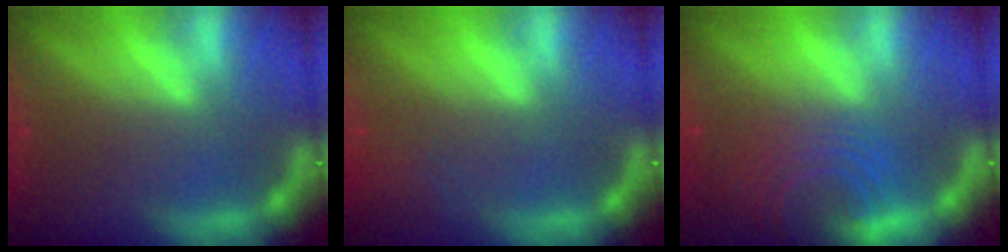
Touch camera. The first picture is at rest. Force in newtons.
{"total": 1.9}
{"total": 7.6}